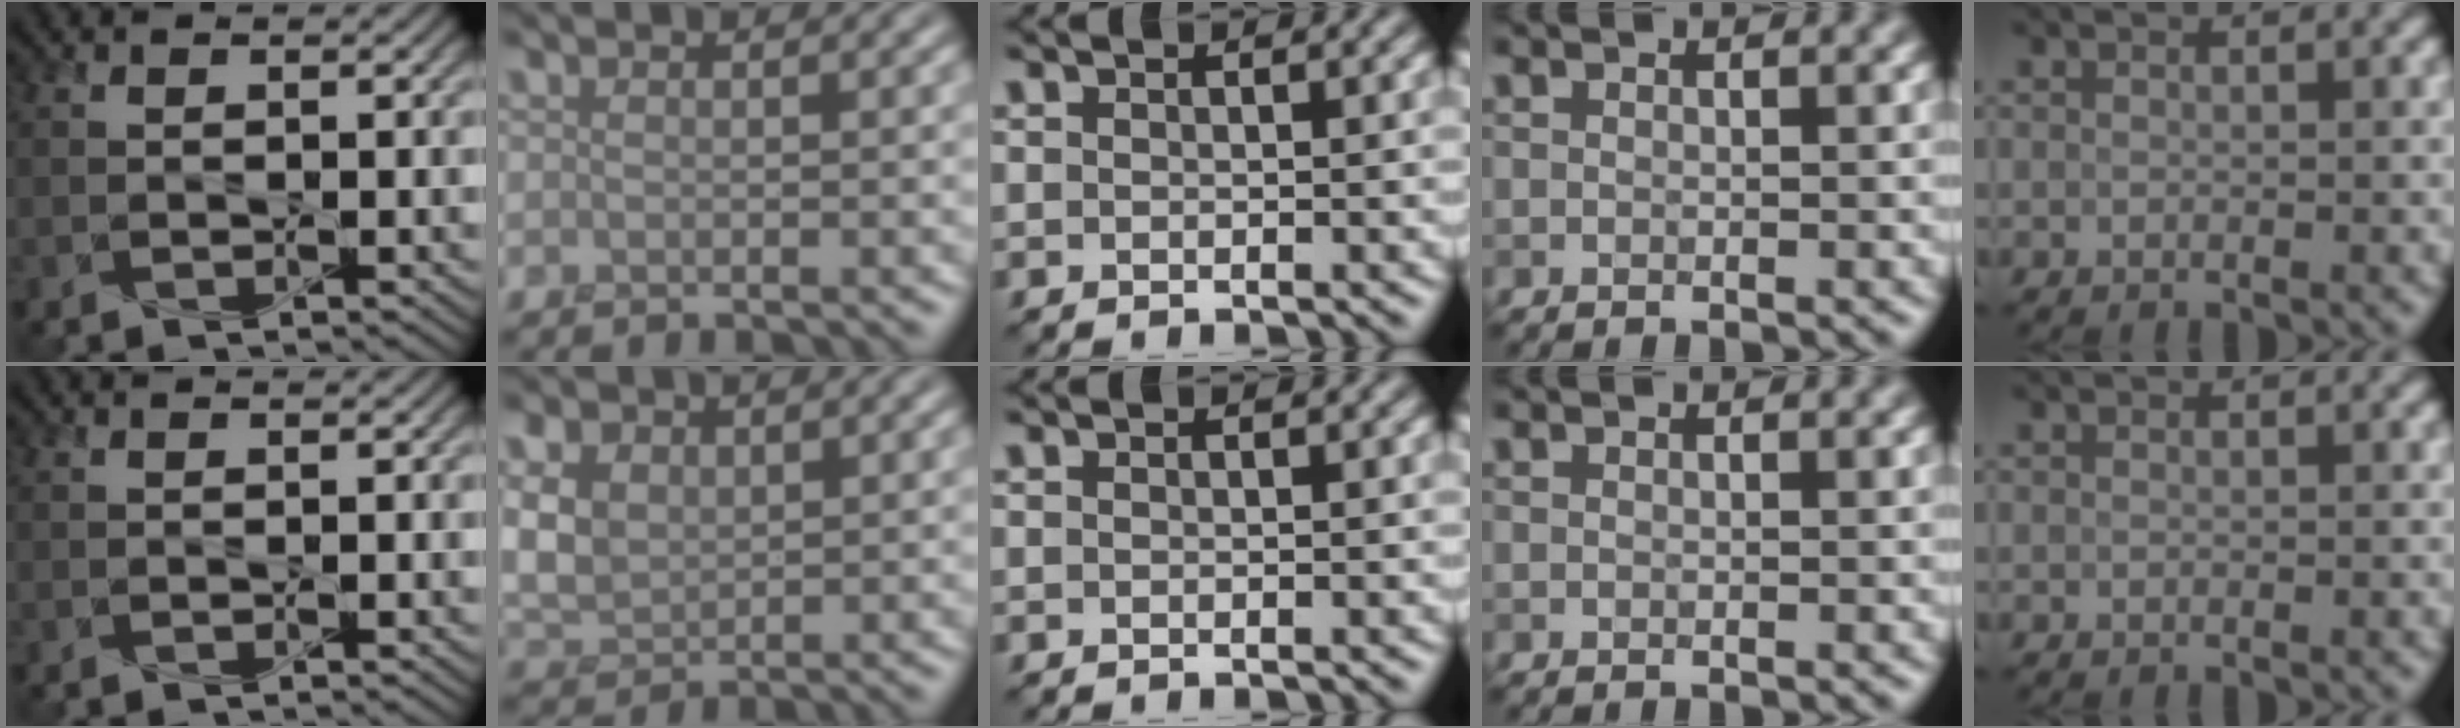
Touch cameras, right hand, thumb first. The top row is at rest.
{"index": {"total": 3.9, "force": [1.1, 2.8, 2.4], "torque": [-0.065, 0.003, 0.023]}}